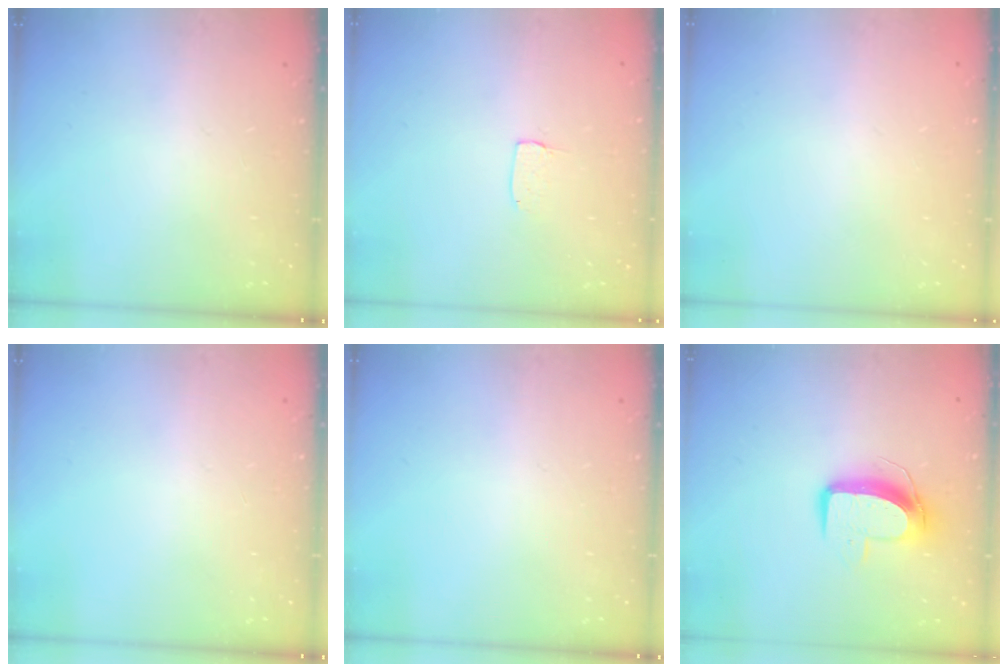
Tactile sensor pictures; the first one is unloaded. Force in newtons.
{"total": 3.2, "press": 3.2, "slide": 0.1}
{"total": 0.0}
{"total": 0.0}
{"total": 0.0}
{"total": 10.2, "press": 10.2, "slide": 0.2}